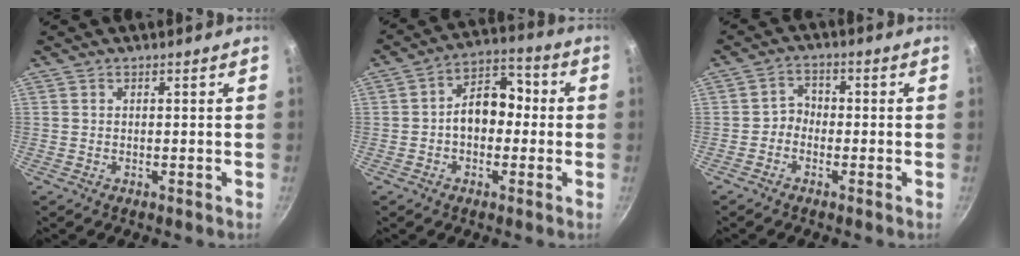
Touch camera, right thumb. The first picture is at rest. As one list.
[{"total": 9.9, "force": [-0.5, 6.7, 7.3], "torque": [-0.088, 0.036, -0.021]}, {"total": 3.3, "force": [-1.2, 2.7, 1.5], "torque": [-0.005, 0.018, -0.033]}]